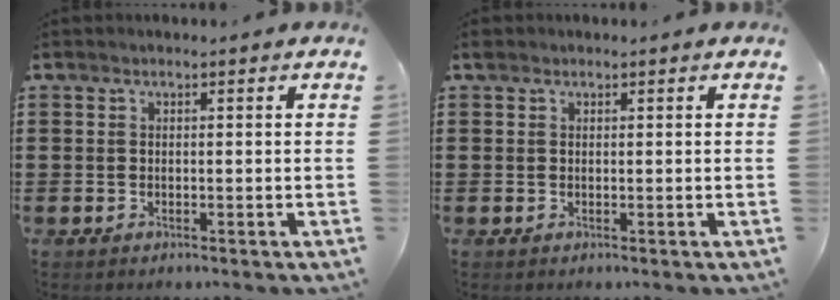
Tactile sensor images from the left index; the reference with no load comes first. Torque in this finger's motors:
{"motor_torque": [0.16, -0.39, -0.04, 0.00]}